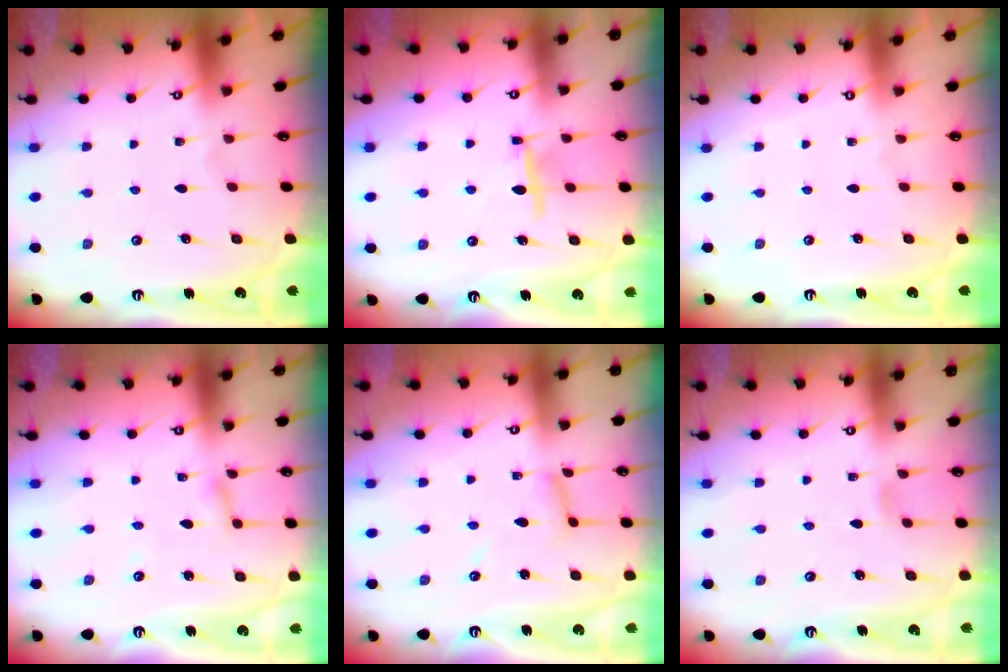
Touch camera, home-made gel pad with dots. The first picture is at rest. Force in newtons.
{"total": 6.1, "press": 6.1, "slide": 0.4}
{"total": 0.0}
{"total": 2.6, "press": 2.6, "slide": 0.1}
{"total": 5.5, "press": 5.5, "slide": 0.3}
{"total": 3.4, "press": 3.4, "slide": 0.4}